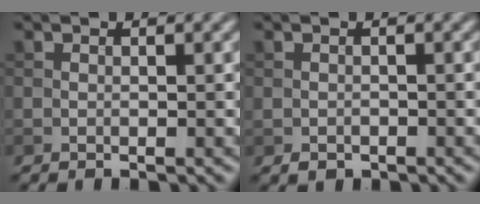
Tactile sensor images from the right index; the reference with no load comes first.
{"total": 1.0, "force": [-0.5, 0.7, 0.4], "torque": [-0.004, -0.004, -0.008]}